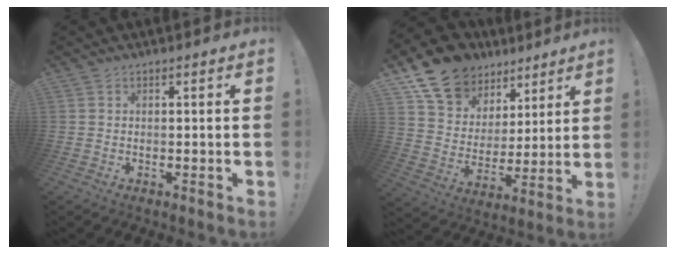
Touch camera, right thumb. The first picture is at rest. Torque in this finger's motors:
{"motor_torque": [-0.34, 1.55, 0.18, 0.52, 0.08]}